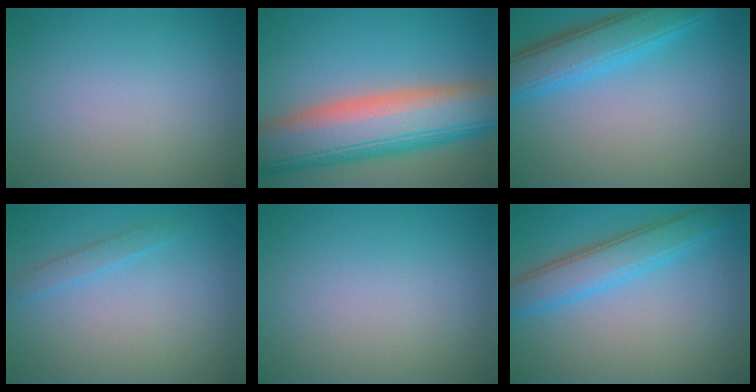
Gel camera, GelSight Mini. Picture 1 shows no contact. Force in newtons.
{"total": 12.0, "press": 12.0, "slide": 0.7}
{"total": 5.5, "press": 5.5, "slide": 0.1}
{"total": 1.3, "press": 1.3, "slide": 0.1}
{"total": 0.0}
{"total": 4.5, "press": 4.5, "slide": 0.1}